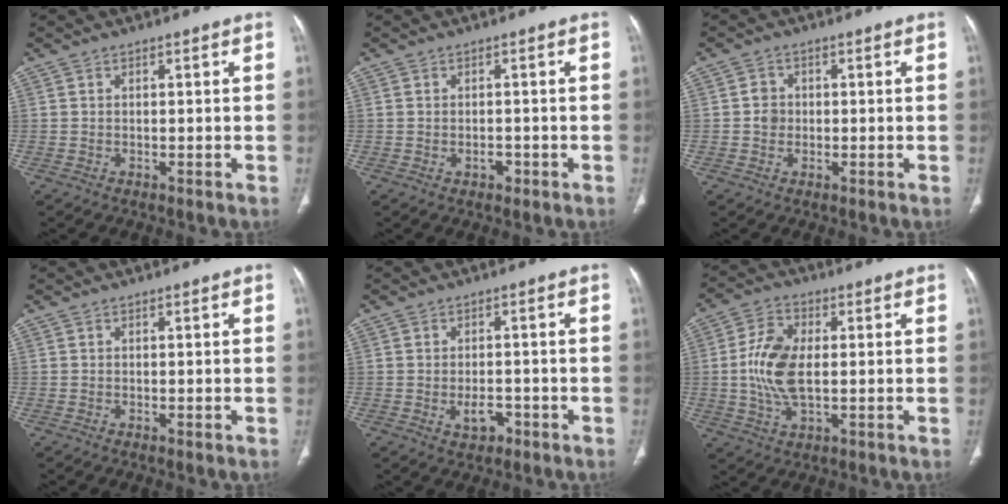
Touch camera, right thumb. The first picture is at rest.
{"total": 1.5, "force": [-0.5, 1.1, 0.9], "torque": [-0.009, 0.006, -0.004]}
{"total": 3.1, "force": [-0.2, 2.8, 1.3], "torque": [-0.008, 0.006, -0.008]}
{"total": 0.0}
{"total": 3.4, "force": [-1.2, 2.1, 2.3], "torque": [-0.027, 0.008, -0.015]}
{"total": 10.4, "force": [0.2, 5.6, 8.8], "torque": [-0.184, 0.003, 0.004]}